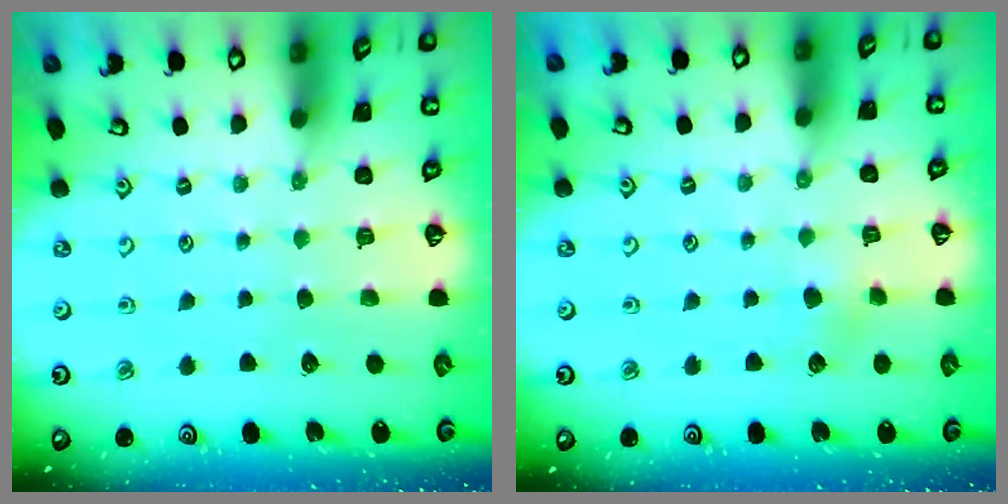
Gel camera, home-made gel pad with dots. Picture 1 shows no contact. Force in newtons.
{"total": 3.0, "press": 2.9, "slide": 0.5}